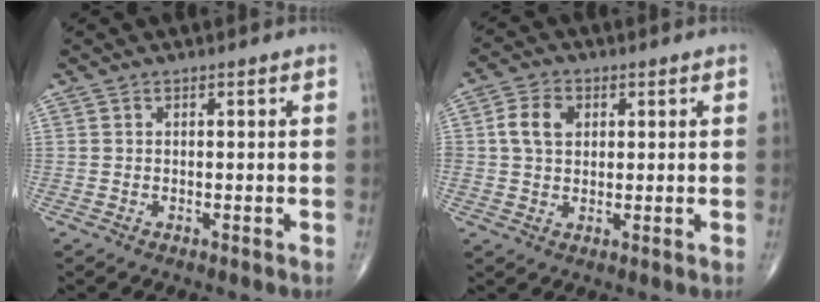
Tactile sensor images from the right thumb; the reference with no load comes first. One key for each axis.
{"total": 5.8, "fx": 1.3, "fy": 4.3, "fz": 3.7, "tx": -0.063, "ty": 0.005, "tz": 0.021}